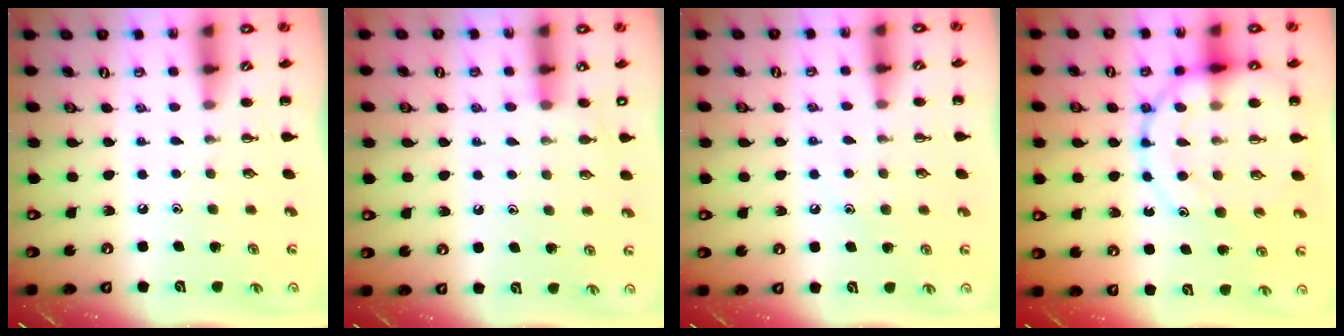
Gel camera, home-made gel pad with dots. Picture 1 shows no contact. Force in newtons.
{"total": 6.8, "press": 6.6, "slide": 1.8}
{"total": 8.0, "press": 7.8, "slide": 1.8}
{"total": 17.9, "press": 17.8, "slide": 2.2}